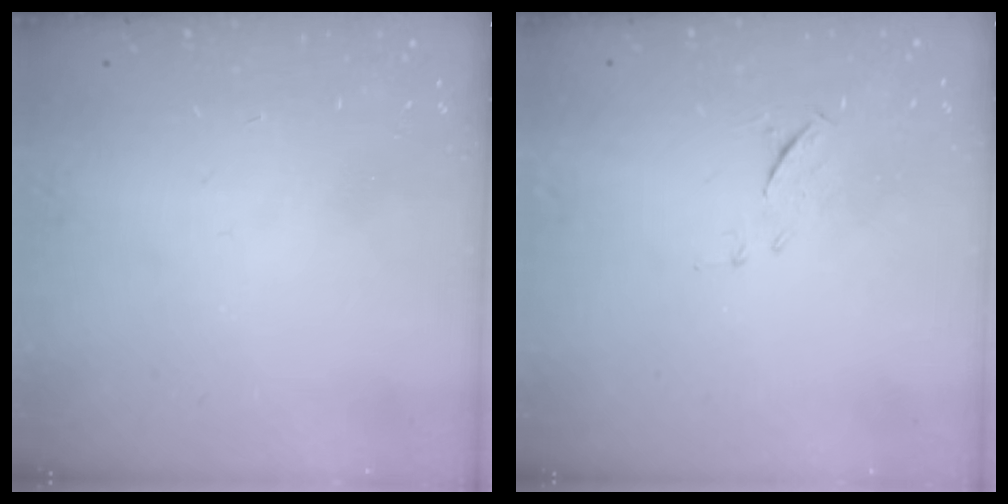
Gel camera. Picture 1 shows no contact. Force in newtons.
{"total": 6.3, "press": 6.2, "slide": 0.6}